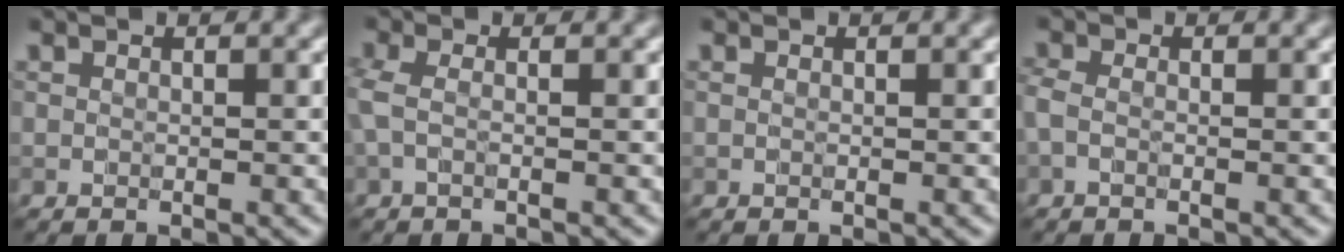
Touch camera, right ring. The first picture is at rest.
{"total": 1.9, "force": [-0.2, 0.6, 1.8], "torque": [-0.044, -0.002, -0.011]}
{"total": 0.0}
{"total": 1.5, "force": [-0.6, 0.8, 1.2], "torque": [-0.030, -0.002, -0.017]}